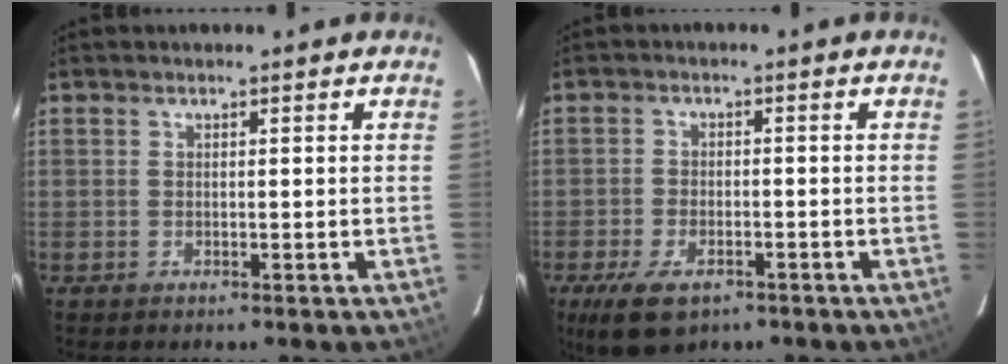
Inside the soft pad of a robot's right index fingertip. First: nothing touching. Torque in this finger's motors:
{"motor_torque": [0.74, -0.44, 0.15, 0.04]}